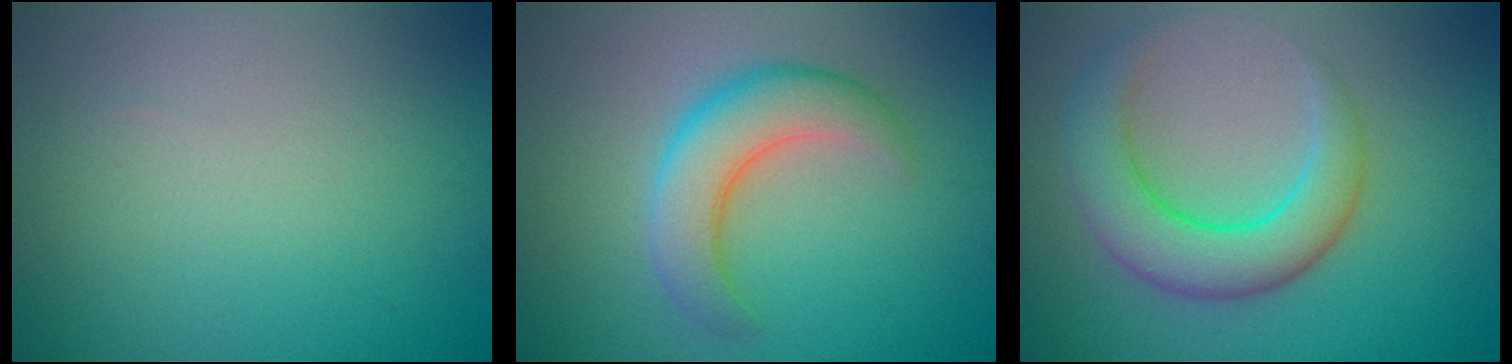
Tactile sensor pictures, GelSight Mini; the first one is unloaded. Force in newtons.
{"total": 5.2, "press": 5.2, "slide": 0.3}
{"total": 6.1, "press": 6.1, "slide": 0.4}